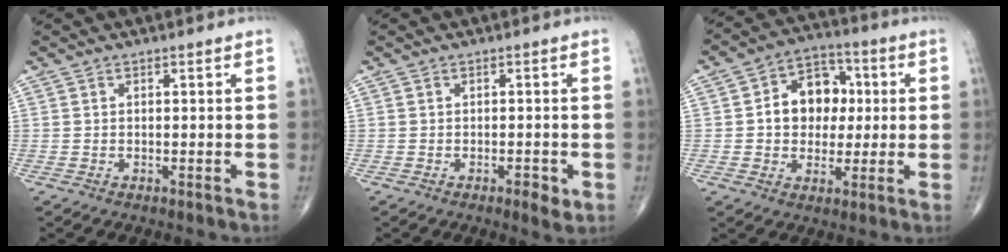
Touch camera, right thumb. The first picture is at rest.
{"total": 2.6, "force": [-1.0, 1.0, 2.2], "torque": [-0.031, -0.003, -0.015]}
{"total": 11.9, "force": [1.2, 9.2, 7.5], "torque": [-0.066, 0.019, 0.012]}